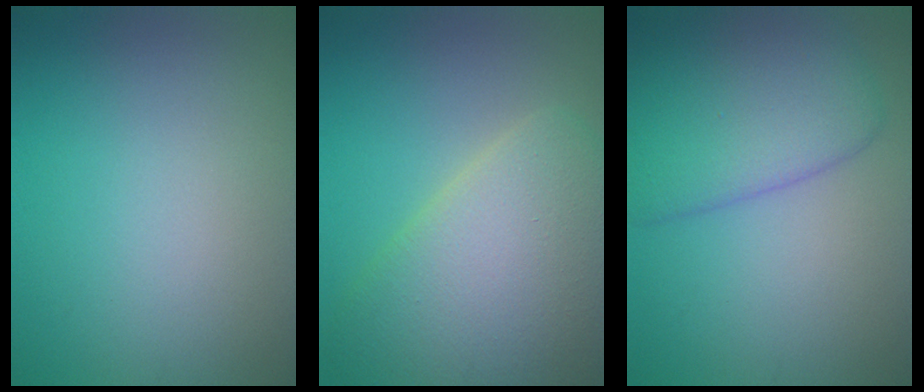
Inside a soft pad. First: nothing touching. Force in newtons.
{"total": 8.9, "press": 8.9, "slide": 0.5}
{"total": 6.3, "press": 6.3, "slide": 0.2}